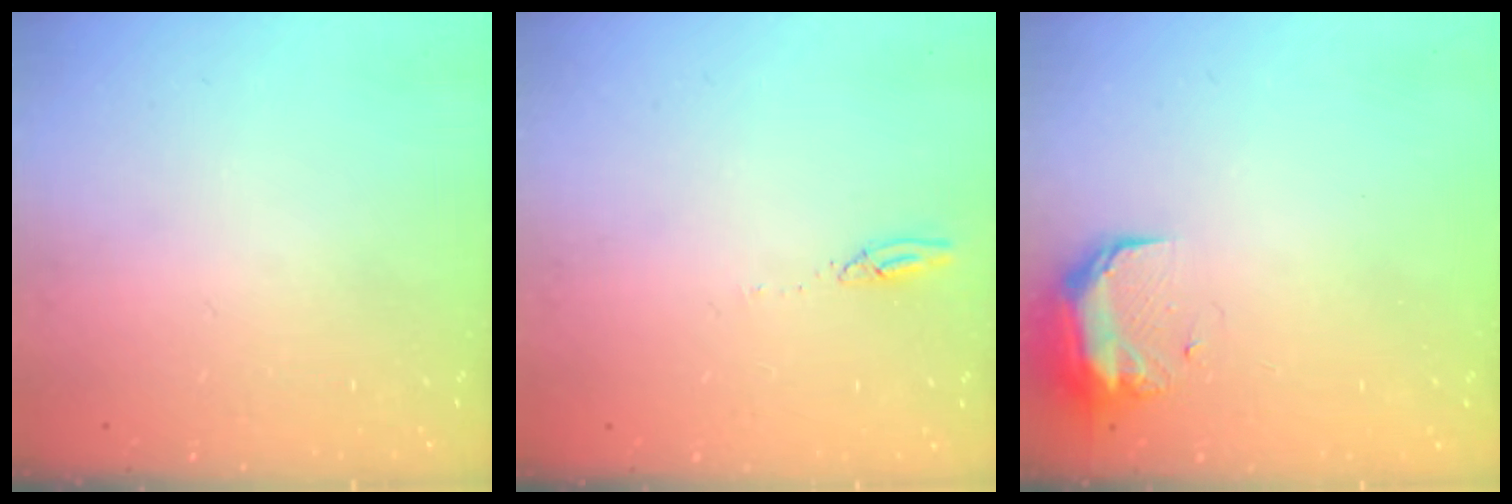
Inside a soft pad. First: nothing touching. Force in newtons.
{"total": 2.7, "press": 2.7, "slide": 0.2}
{"total": 9.3, "press": 9.1, "slide": 1.9}